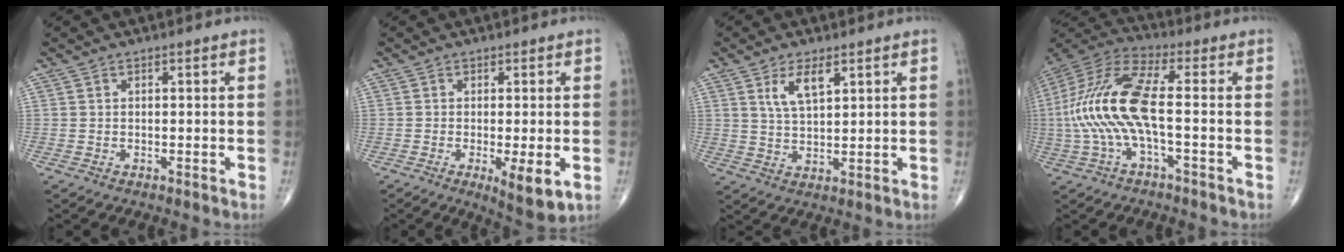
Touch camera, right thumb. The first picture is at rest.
{"total": 6.7, "force": [-1.9, 1.7, 6.2], "torque": [-0.098, -0.020, -0.027]}
{"total": 5.8, "force": [2.9, 2.4, 4.5], "torque": [-0.081, -0.015, 0.058]}
{"total": 16.3, "force": [-1.5, 5.0, 15.4], "torque": [-0.351, 0.037, -0.033]}